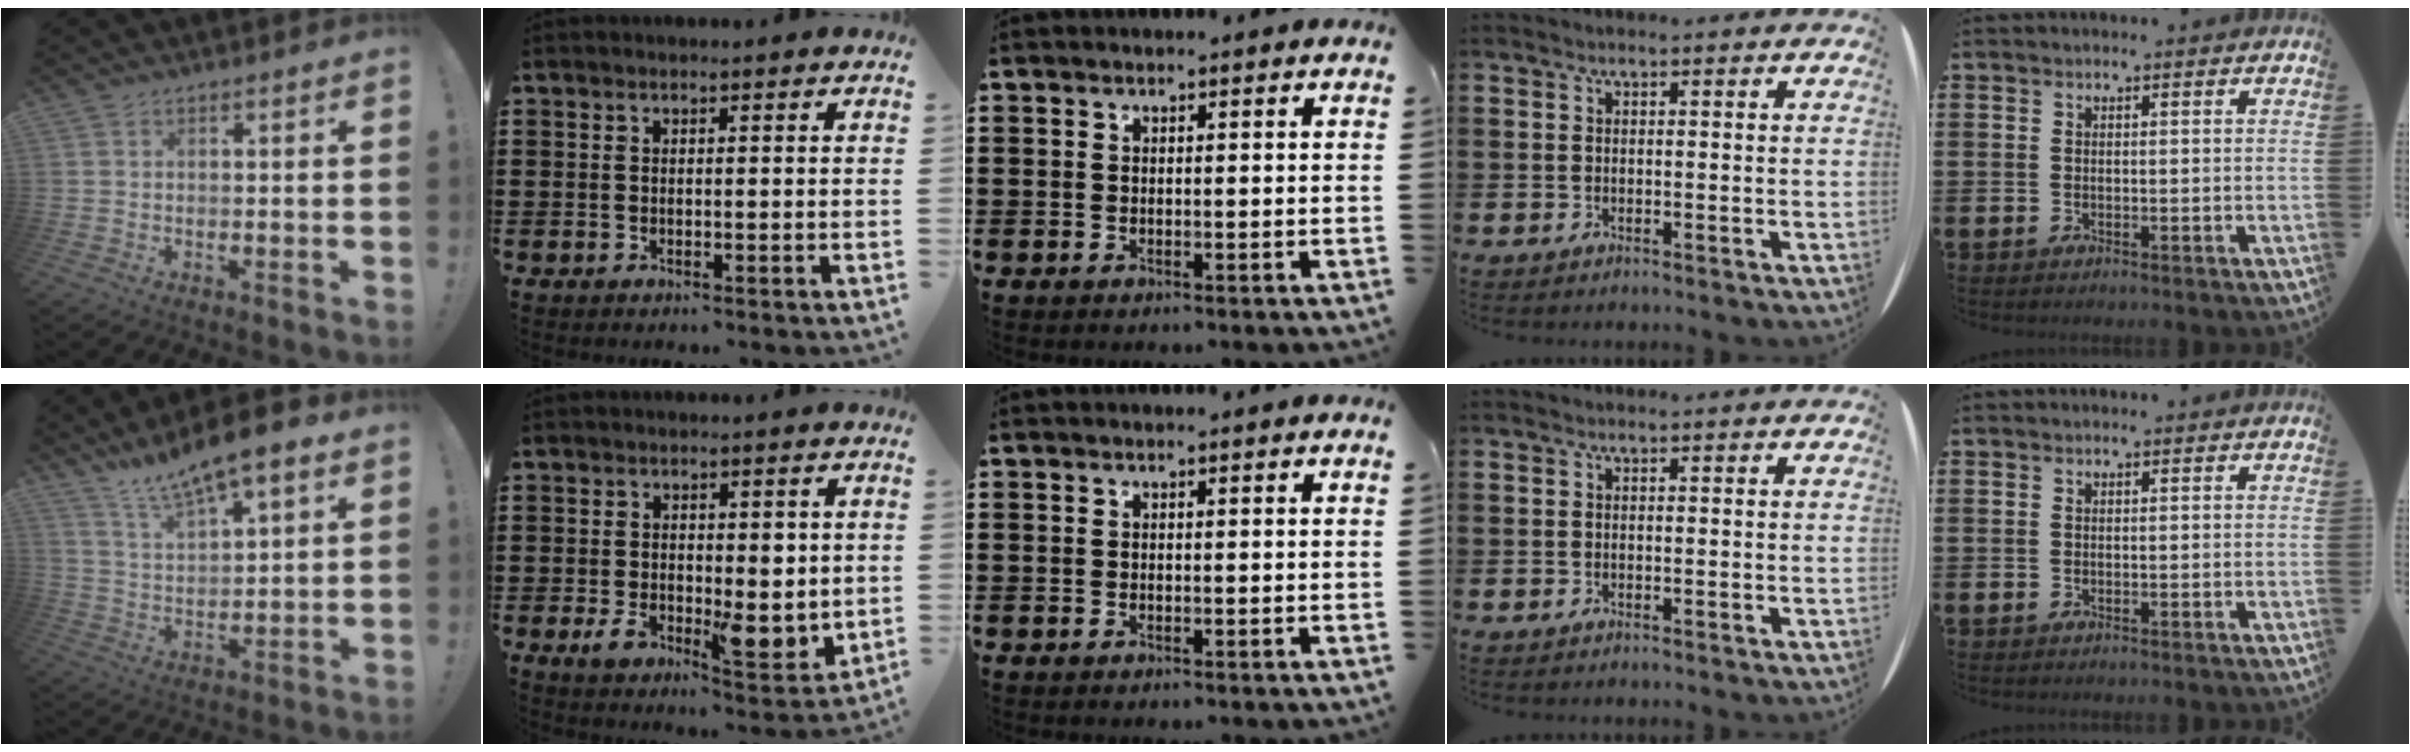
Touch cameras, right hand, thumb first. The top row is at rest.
{"thumb": {"total": 11.4, "force": [9.6, 1.9, 5.8], "torque": [-0.110, -0.065, 0.167]}, "index": {"total": 7.4, "force": [-1.0, 4.2, 5.9], "torque": [-0.086, -0.002, -0.017]}}